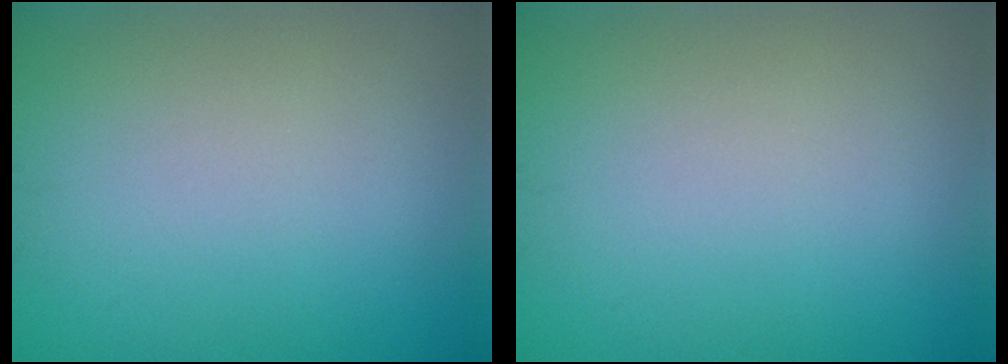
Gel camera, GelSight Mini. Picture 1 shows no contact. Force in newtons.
{"total": 0.0}